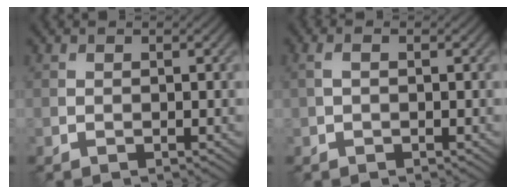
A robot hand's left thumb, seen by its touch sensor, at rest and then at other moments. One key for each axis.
{"total": 1.3, "fx": 0.2, "fy": 0.5, "fz": 1.2, "tx": -0.031, "ty": 0.006, "tz": 0.001}